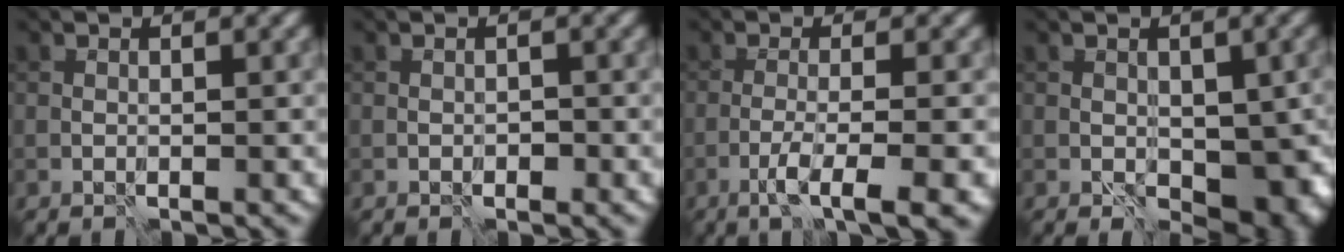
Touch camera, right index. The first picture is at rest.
{"total": 0.5, "force": [-0.3, 0.4, 0.3], "torque": [0.001, 0.003, -0.003]}
{"total": 5.1, "force": [-2.6, 1.1, 4.3], "torque": [-0.066, 0.003, -0.048]}
{"total": 7.0, "force": [-1.3, 4.4, 5.4], "torque": [-0.071, -0.022, -0.005]}